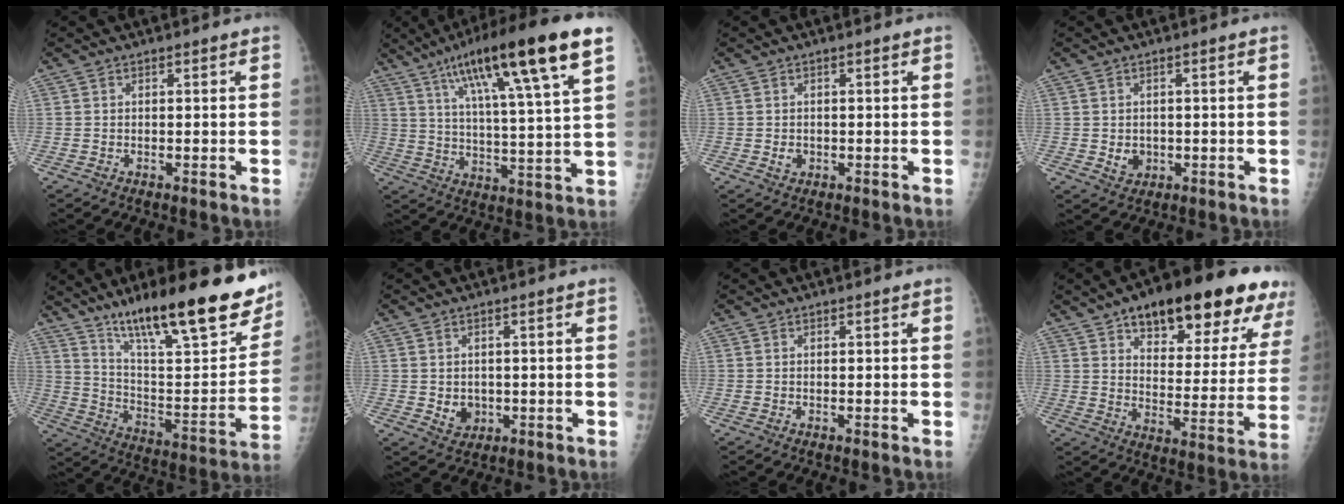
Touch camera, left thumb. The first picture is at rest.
{"total": 21.7, "force": [11.7, 2.6, 18.1], "torque": [-0.290, -0.020, 0.187]}
{"total": 1.4, "force": [-0.2, 1.2, 0.7], "torque": [-0.009, 0.001, 0.001]}
{"total": 2.8, "force": [-0.2, 2.4, 1.4], "torque": [-0.012, -0.001, 0.006]}
{"total": 29.6, "force": [19.6, 7.0, 21.1], "torque": [-0.286, -0.067, 0.310]}
{"total": 3.5, "force": [-0.3, 3.0, 1.8], "torque": [-0.014, -0.001, 0.007]}
{"total": 0.0}
{"total": 25.8, "force": [15.5, 10.0, 18.1], "torque": [-0.206, -0.030, 0.218]}